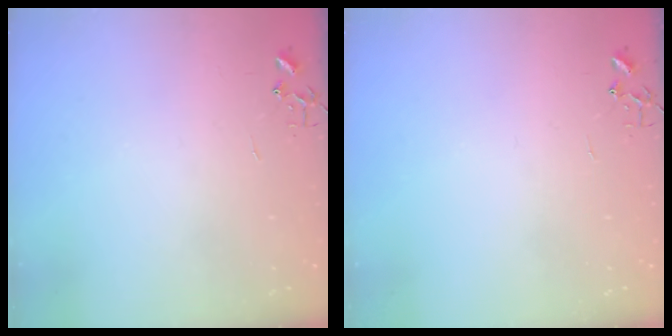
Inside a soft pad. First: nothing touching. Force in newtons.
{"total": 0.0}